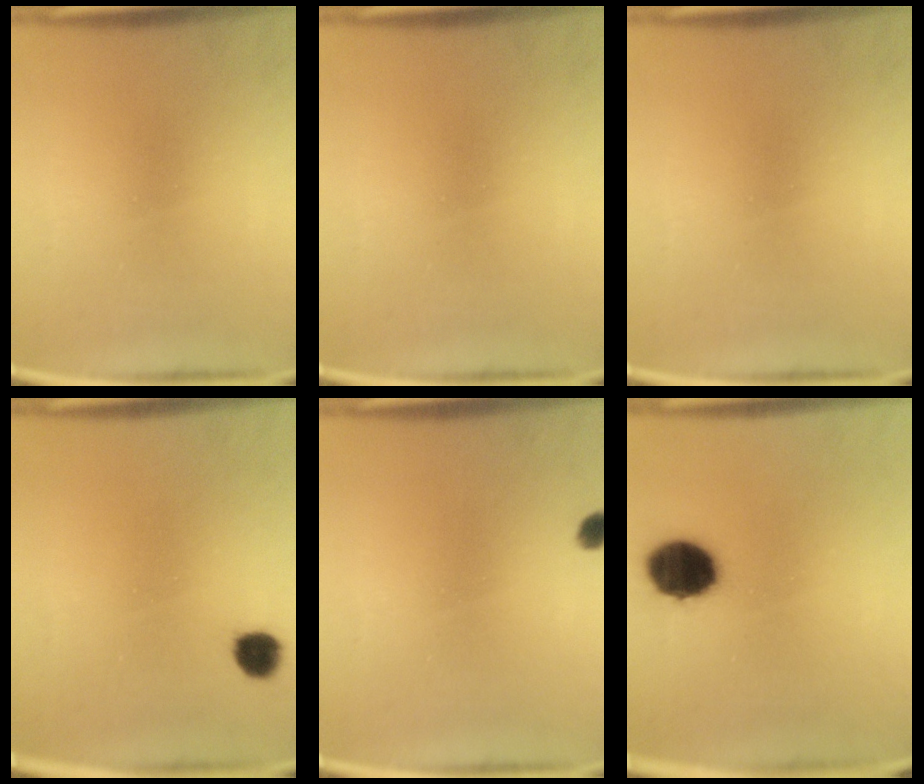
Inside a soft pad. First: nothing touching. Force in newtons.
{"total": 0.0}
{"total": 0.0}
{"total": 3.6}
{"total": 1.4}
{"total": 12.3}